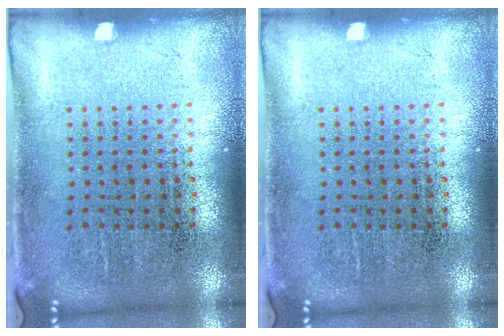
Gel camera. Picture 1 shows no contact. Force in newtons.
{"total": 0.0}